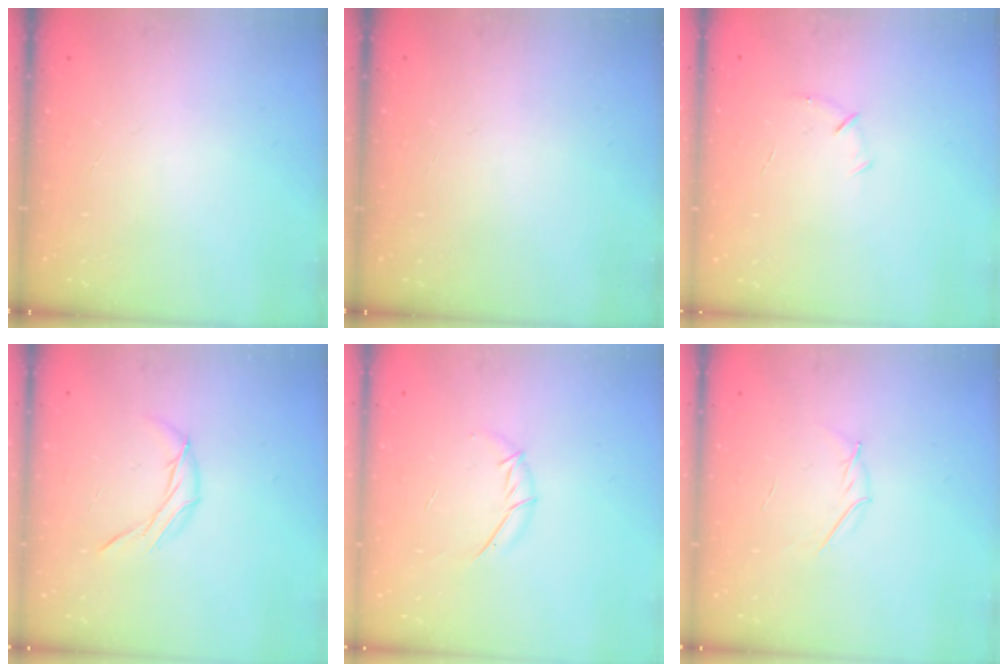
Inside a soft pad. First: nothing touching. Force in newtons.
{"total": 0.0}
{"total": 4.7, "press": 4.5, "slide": 1.2}
{"total": 6.3, "press": 6.3, "slide": 0.4}
{"total": 5.5, "press": 5.4, "slide": 0.8}
{"total": 2.9, "press": 2.8, "slide": 0.9}